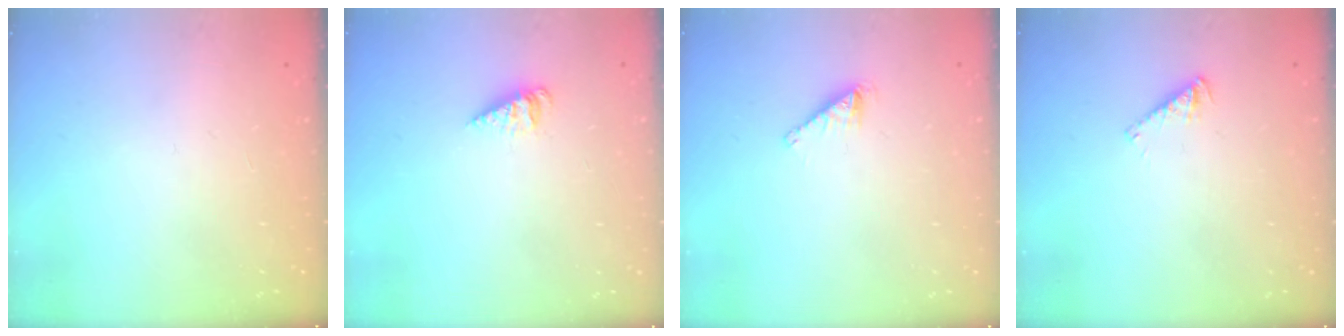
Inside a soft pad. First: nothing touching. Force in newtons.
{"total": 2.8, "press": 2.8, "slide": 0.2}
{"total": 2.1, "press": 2.1, "slide": 0.1}
{"total": 2.9, "press": 2.9, "slide": 0.1}